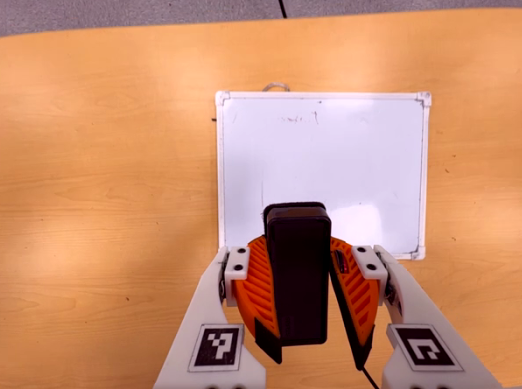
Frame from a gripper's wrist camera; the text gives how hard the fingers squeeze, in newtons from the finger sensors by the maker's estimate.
{"total": 10.0, "left": 10.2, "right": 9.8}